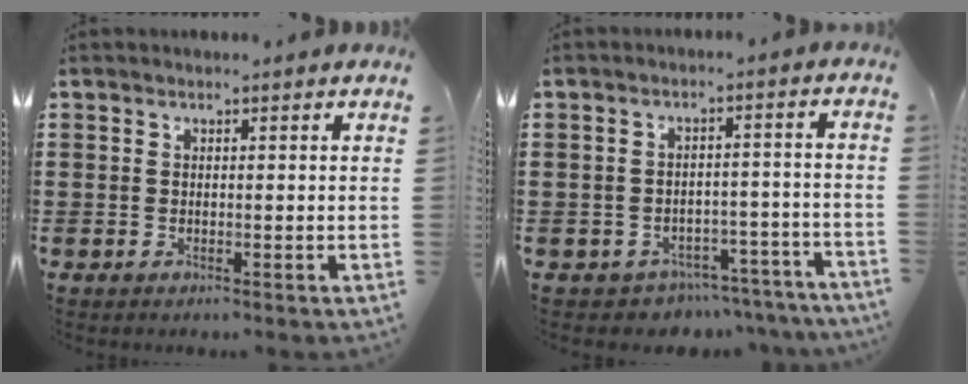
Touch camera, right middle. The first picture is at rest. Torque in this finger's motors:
{"motor_torque": [-0.05, -0.26, 0.07, 0.00]}